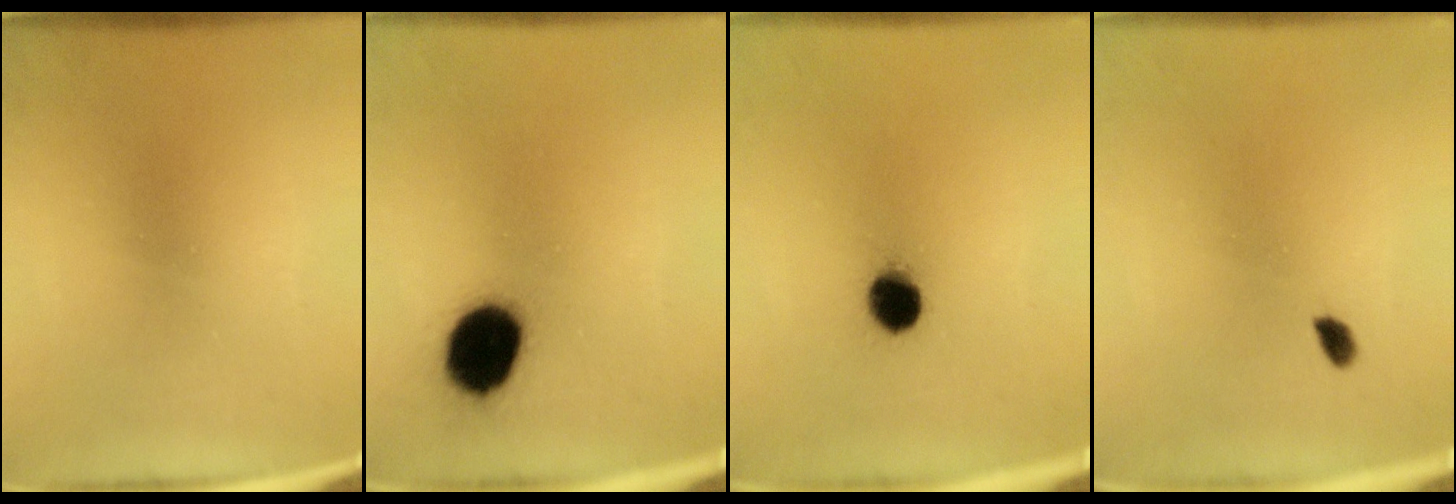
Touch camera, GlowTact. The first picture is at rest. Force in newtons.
{"total": 13.1}
{"total": 7.1}
{"total": 1.5}